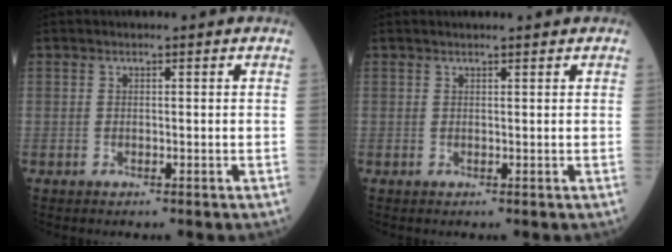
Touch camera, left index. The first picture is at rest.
{"total": 3.0, "force": [2.5, 1.0, 1.4], "torque": [-0.016, 0.018, 0.038]}